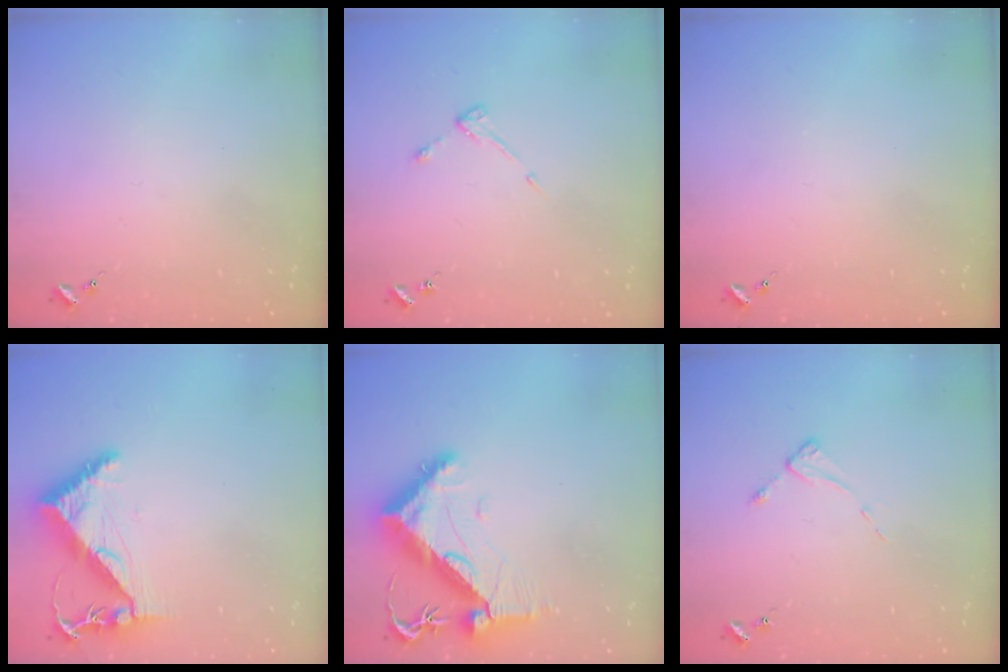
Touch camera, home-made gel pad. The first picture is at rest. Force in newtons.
{"total": 3.2, "press": 3.1, "slide": 0.5}
{"total": 0.0}
{"total": 6.8, "press": 6.8, "slide": 0.9}
{"total": 12.1, "press": 12.0, "slide": 1.7}
{"total": 2.6, "press": 2.6, "slide": 0.4}